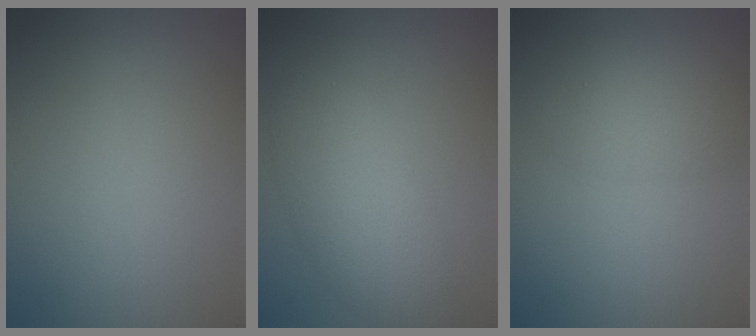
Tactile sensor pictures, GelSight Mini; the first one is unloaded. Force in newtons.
{"total": 5.0, "press": 5.0, "slide": 0.3}
{"total": 2.8, "press": 2.8, "slide": 0.2}